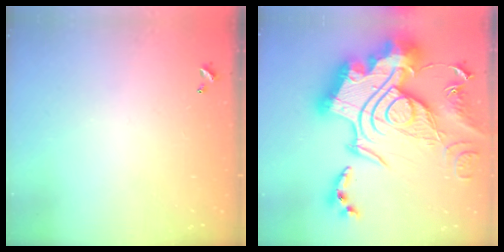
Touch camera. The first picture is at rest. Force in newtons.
{"total": 0.7, "press": 0.7, "slide": 0.1}